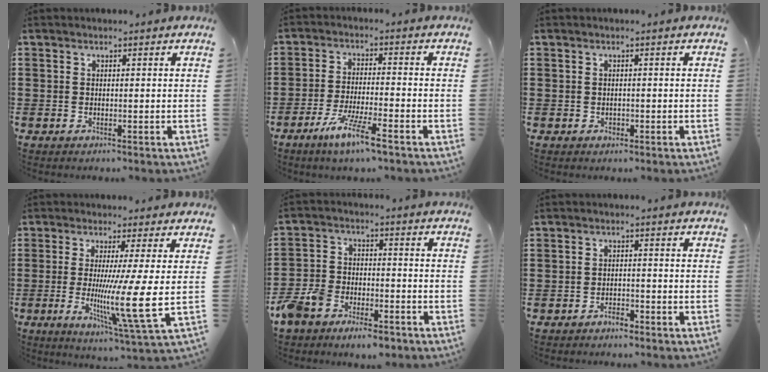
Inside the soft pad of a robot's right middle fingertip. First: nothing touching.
{"total": 6.8, "force": [-4.8, 0.3, 4.7], "torque": [-0.100, -0.012, -0.091]}
{"total": 0.6, "force": [-0.2, 0.5, 0.3], "torque": [-0.007, 0.002, -0.005]}
{"total": 10.1, "force": [-0.5, -0.6, 10.0], "torque": [-0.199, -0.034, -0.020]}
{"total": 6.7, "force": [-5.9, 2.4, 2.1], "torque": [-0.066, 0.009, -0.122]}
{"total": 2.1, "force": [-1.9, 0.6, 0.6], "torque": [-0.016, 0.000, -0.039]}